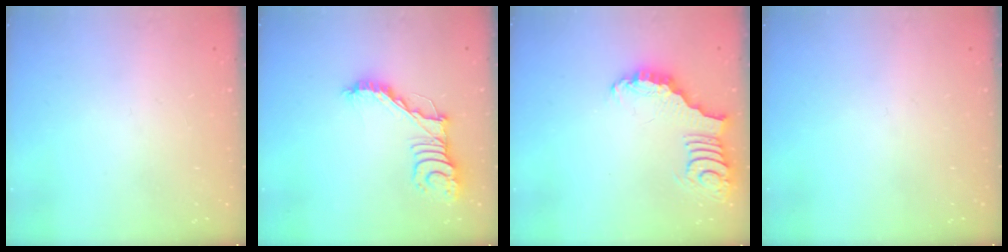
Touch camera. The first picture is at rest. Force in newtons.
{"total": 15.0, "press": 15.0, "slide": 0.4}
{"total": 3.4, "press": 3.3, "slide": 0.6}
{"total": 0.0}